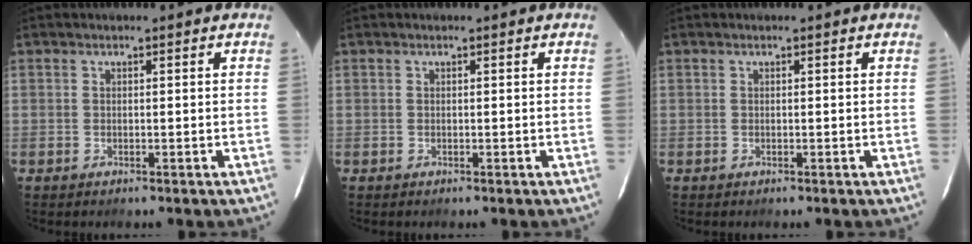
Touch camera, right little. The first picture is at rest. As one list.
[{"total": 0.0}, {"total": 0.0}]